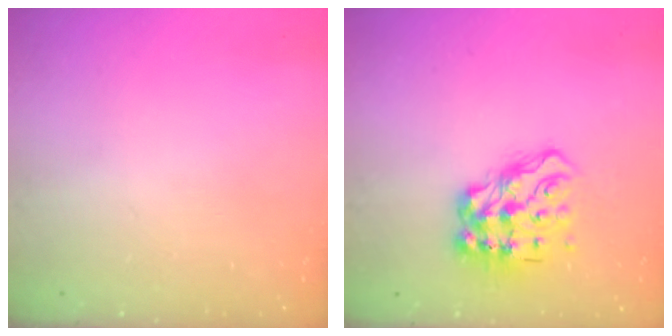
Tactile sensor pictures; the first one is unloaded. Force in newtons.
{"total": 13.4, "press": 13.4, "slide": 1.3}